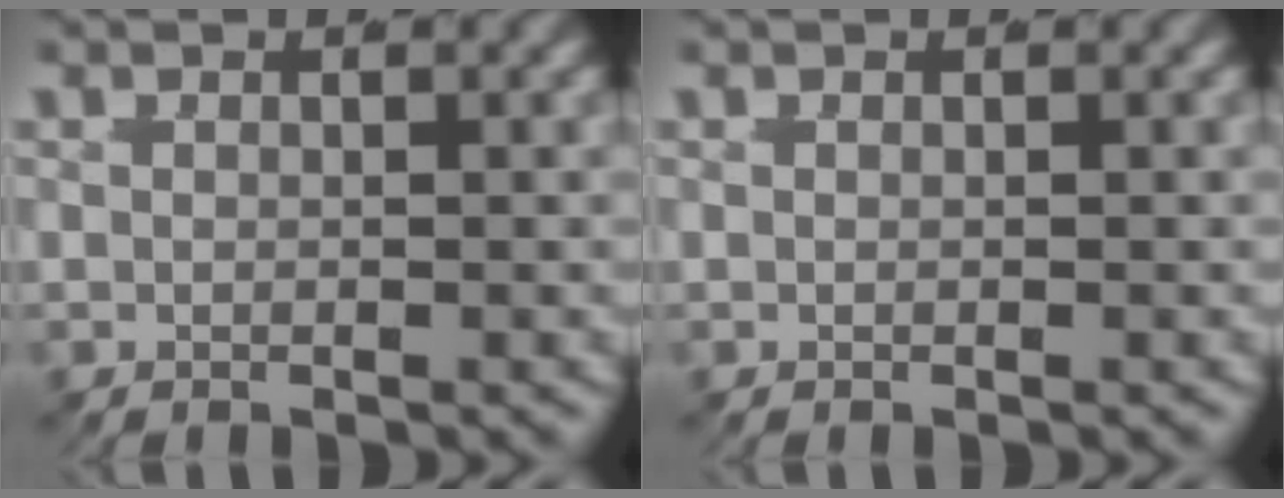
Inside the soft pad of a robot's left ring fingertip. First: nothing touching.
{"total": 0.0}